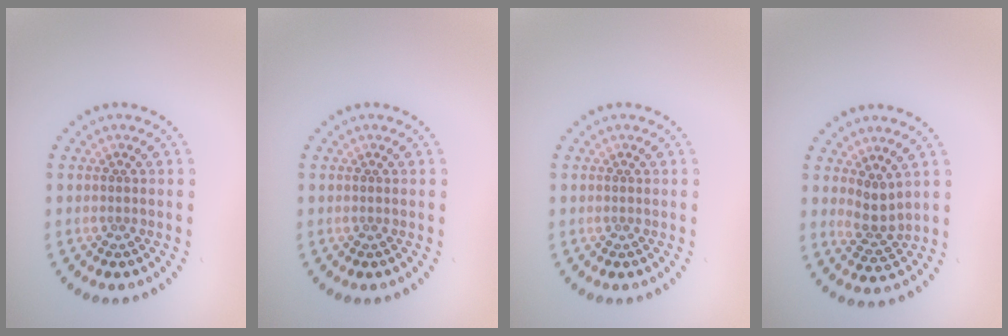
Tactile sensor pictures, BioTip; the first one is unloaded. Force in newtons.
{"total": 0.0}
{"total": 0.0}
{"total": 2.2, "press": 1.6, "slide": 1.5}